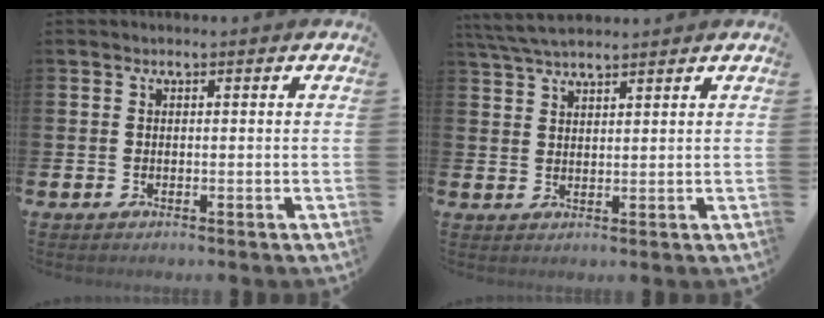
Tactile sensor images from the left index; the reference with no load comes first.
{"total": 5.0, "force": [4.5, 1.0, 1.8], "torque": [-0.038, -0.015, 0.082]}